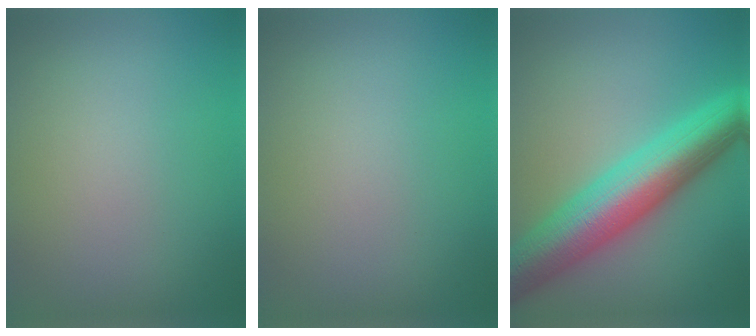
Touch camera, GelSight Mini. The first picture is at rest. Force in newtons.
{"total": 0.0}
{"total": 10.3, "press": 10.3, "slide": 0.3}